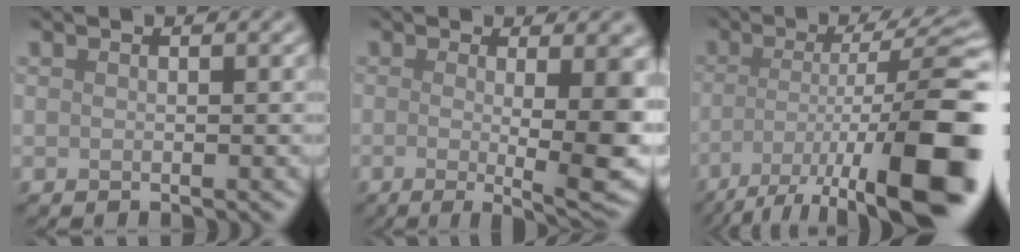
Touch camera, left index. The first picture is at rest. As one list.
[{"total": 10.3, "force": [-0.6, 2.8, 9.9], "torque": [-0.111, -0.008, -0.008]}, {"total": 14.9, "force": [-6.4, 3.7, 13.0], "torque": [-0.200, -0.006, -0.103]}]